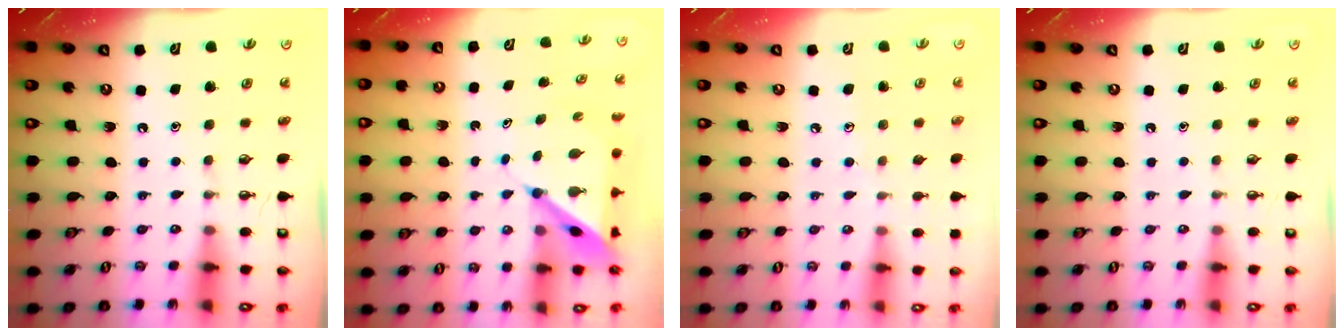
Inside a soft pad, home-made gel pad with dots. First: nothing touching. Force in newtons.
{"total": 7.0, "press": 7.0, "slide": 0.7}
{"total": 4.6, "press": 4.5, "slide": 0.4}
{"total": 0.0}